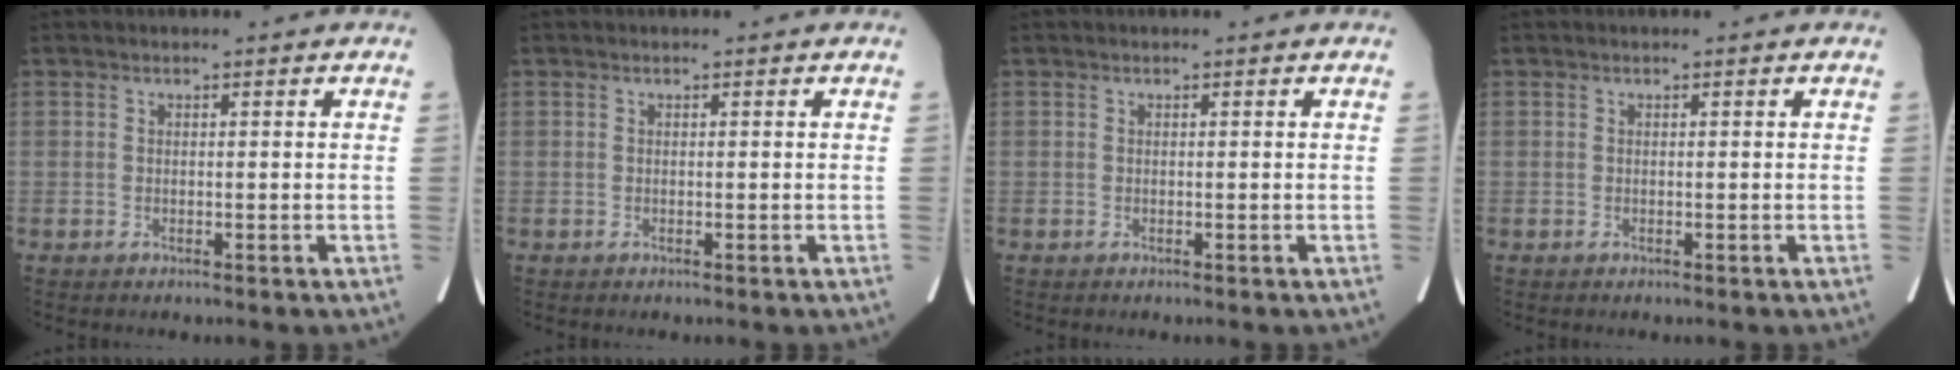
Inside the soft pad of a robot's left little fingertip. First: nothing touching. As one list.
[{"total": 0.0}, {"total": 0.0}, {"total": 0.0}]